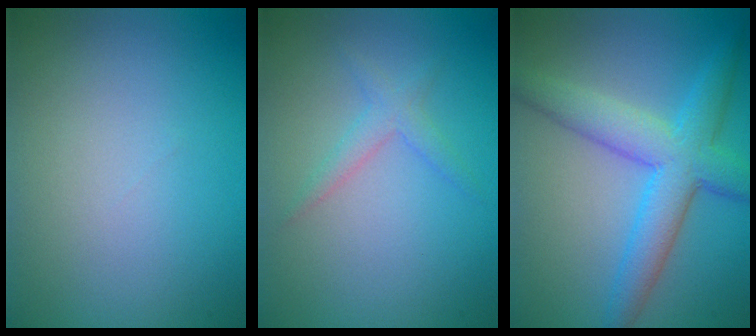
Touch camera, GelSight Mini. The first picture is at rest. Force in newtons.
{"total": 1.7, "press": 1.7, "slide": 0.1}
{"total": 6.1, "press": 6.1, "slide": 0.1}